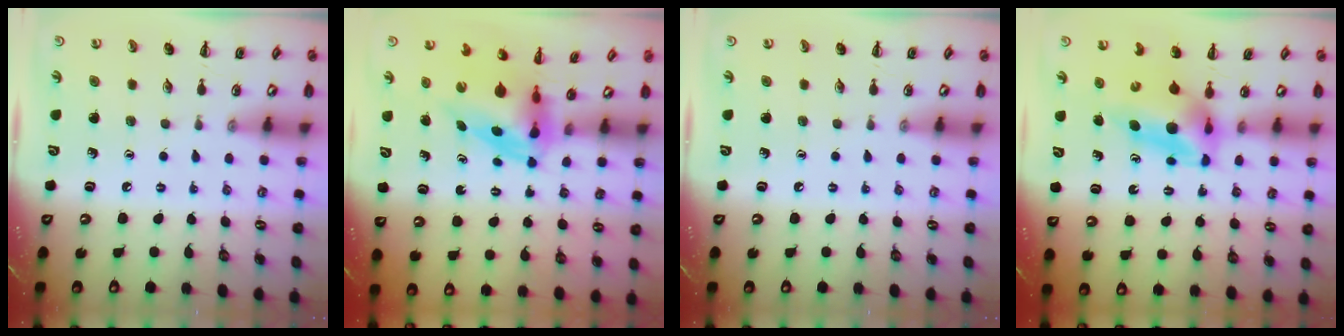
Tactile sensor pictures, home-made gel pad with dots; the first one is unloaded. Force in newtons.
{"total": 4.0, "press": 3.9, "slide": 1.0}
{"total": 0.0}
{"total": 5.3, "press": 5.2, "slide": 0.9}